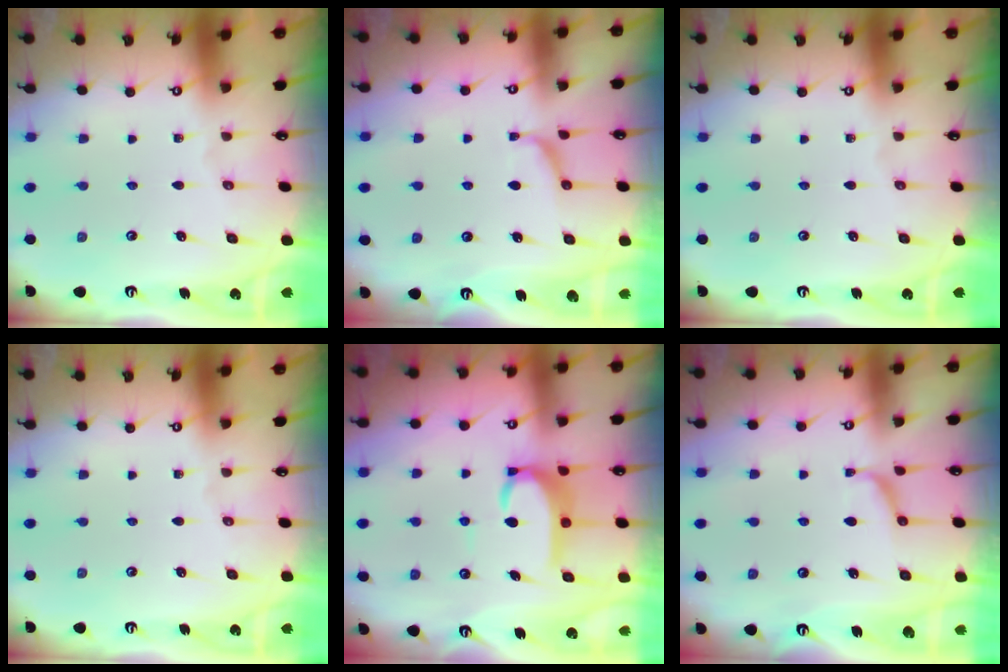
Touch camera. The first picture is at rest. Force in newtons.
{"total": 0.0}
{"total": 0.0}
{"total": 0.0}
{"total": 6.4, "press": 6.4, "slide": 0.6}
{"total": 0.0}